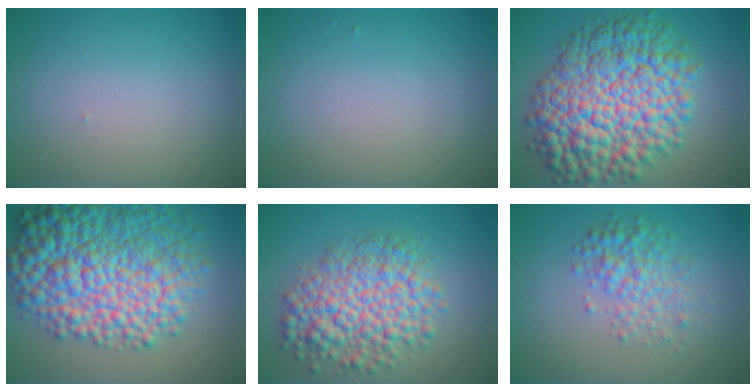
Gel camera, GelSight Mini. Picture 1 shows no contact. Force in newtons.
{"total": 0.0}
{"total": 14.1, "press": 14.1, "slide": 0.3}
{"total": 13.2, "press": 13.2, "slide": 0.2}
{"total": 8.0, "press": 8.0, "slide": 0.2}
{"total": 3.7, "press": 3.7, "slide": 0.0}